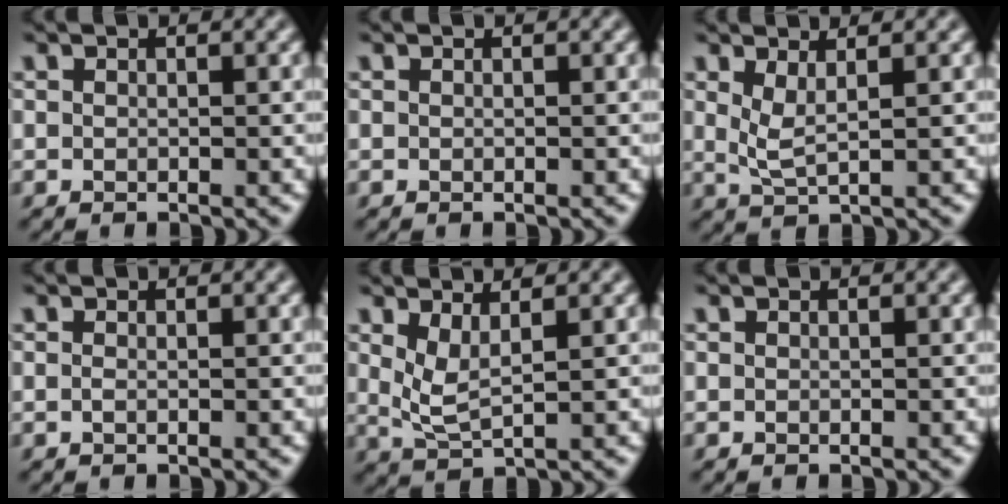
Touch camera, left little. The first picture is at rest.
{"total": 0.0}
{"total": 1.5, "force": [0.8, -0.2, 1.3], "torque": [-0.037, -0.003, 0.019]}
{"total": 0.0}
{"total": 1.9, "force": [1.0, 0.1, 1.6], "torque": [-0.043, -0.005, 0.024]}
{"total": 0.0}